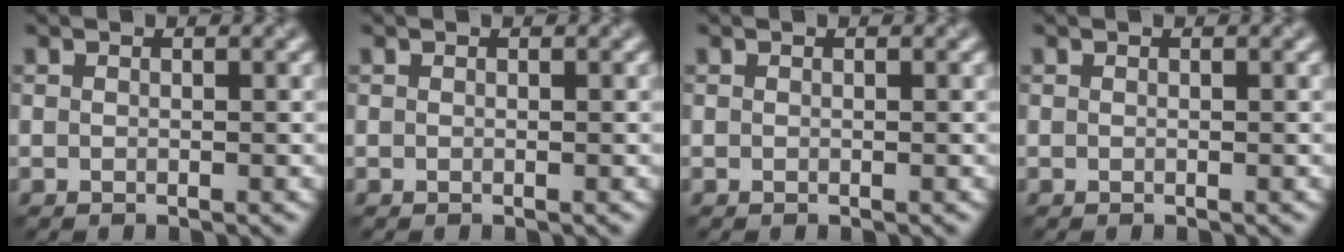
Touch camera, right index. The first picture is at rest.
{"total": 0.0}
{"total": 0.0}
{"total": 0.0}